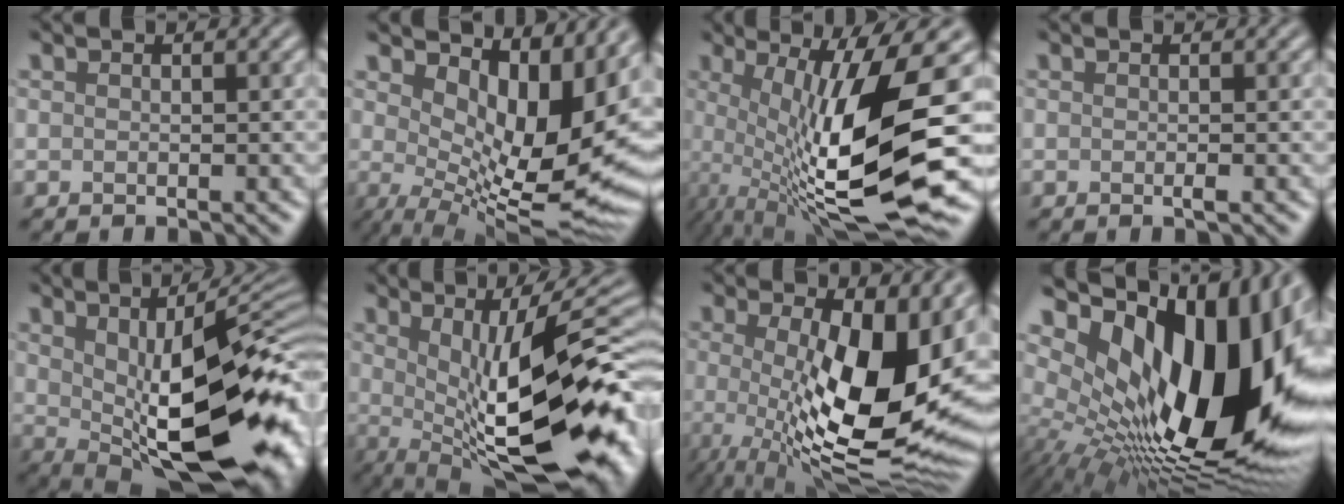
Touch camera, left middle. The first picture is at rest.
{"total": 13.4, "force": [3.5, 5.8, 11.6], "torque": [-0.159, -0.015, 0.079]}
{"total": 13.7, "force": [-1.1, 3.3, 13.3], "torque": [-0.210, -0.016, -0.010]}
{"total": 0.5, "force": [-0.3, 0.0, 0.5], "torque": [-0.007, -0.005, -0.006]}
{"total": 15.7, "force": [0.9, 6.2, 14.4], "torque": [-0.191, -0.009, 0.022]}
{"total": 17.3, "force": [-0.1, 6.2, 16.2], "torque": [-0.208, -0.010, 0.014]}
{"total": 14.1, "force": [-0.4, 5.5, 12.9], "torque": [-0.170, -0.019, -0.007]}
{"total": 19.3, "force": [3.0, 9.8, 16.3], "torque": [-0.270, 0.001, 0.054]}